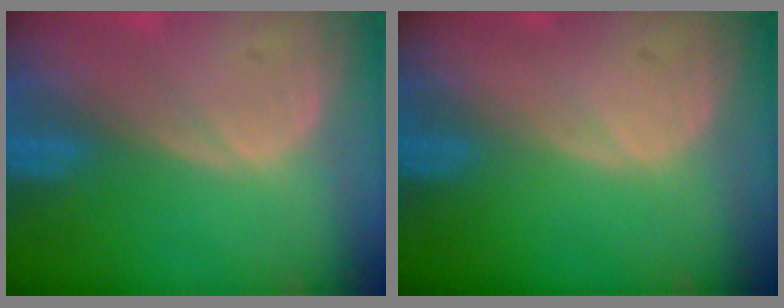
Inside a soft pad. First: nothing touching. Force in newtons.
{"total": 0.0}